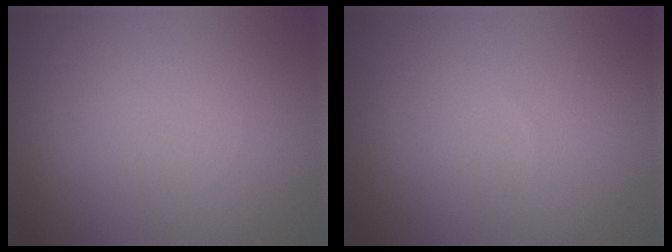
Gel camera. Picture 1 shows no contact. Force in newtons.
{"total": 0.0}